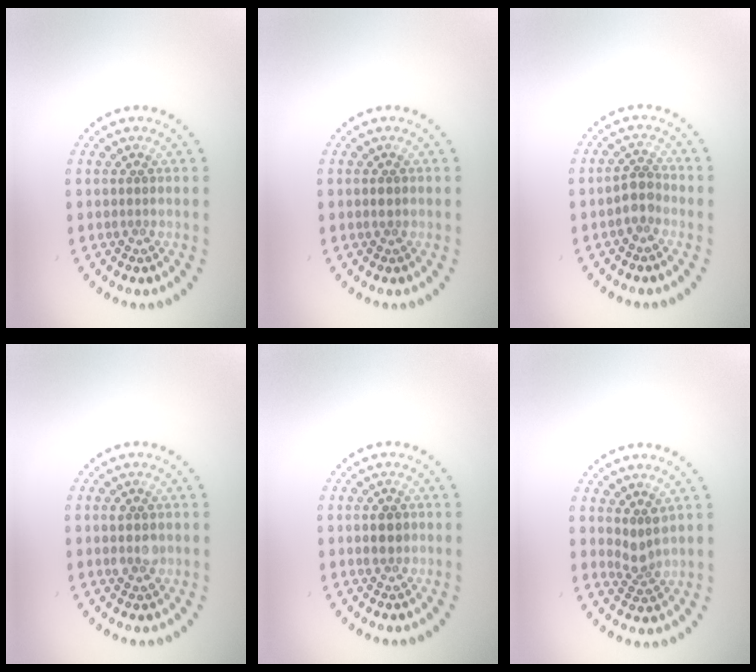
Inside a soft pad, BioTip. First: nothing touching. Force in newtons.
{"total": 0.6, "press": 0.6, "slide": 0.1}
{"total": 1.9, "press": 1.6, "slide": 1.0}
{"total": 1.7, "press": 1.7, "slide": 0.1}
{"total": 1.5, "press": 1.5, "slide": 0.1}
{"total": 1.9, "press": 1.5, "slide": 1.3}